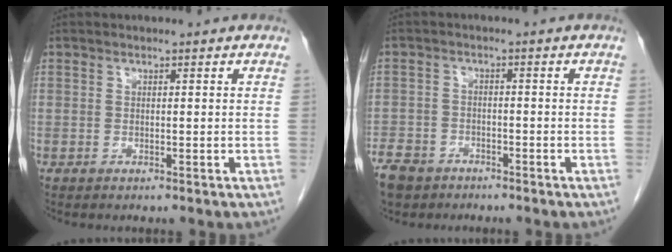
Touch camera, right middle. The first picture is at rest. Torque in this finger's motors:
{"motor_torque": [0.98, -0.98, 0.14, 0.03]}